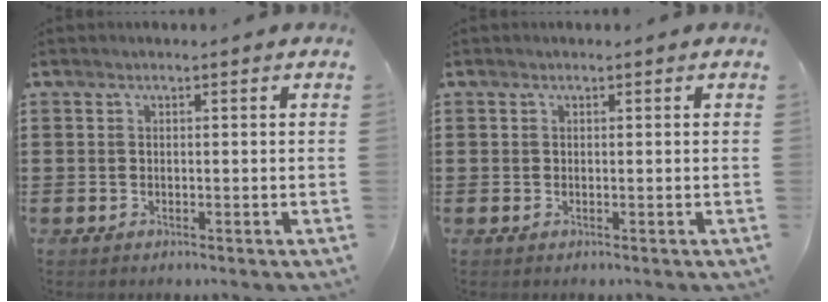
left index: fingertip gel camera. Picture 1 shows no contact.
{"total": 0.0}